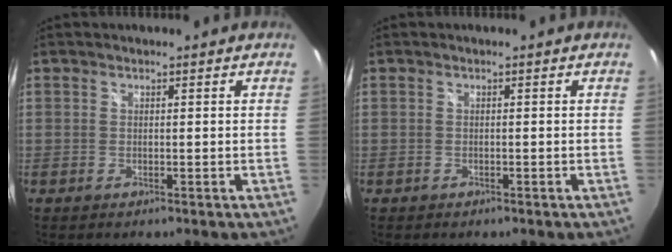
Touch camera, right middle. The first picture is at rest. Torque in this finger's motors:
{"motor_torque": [-0.13, 0.04, 0.00, -0.01]}